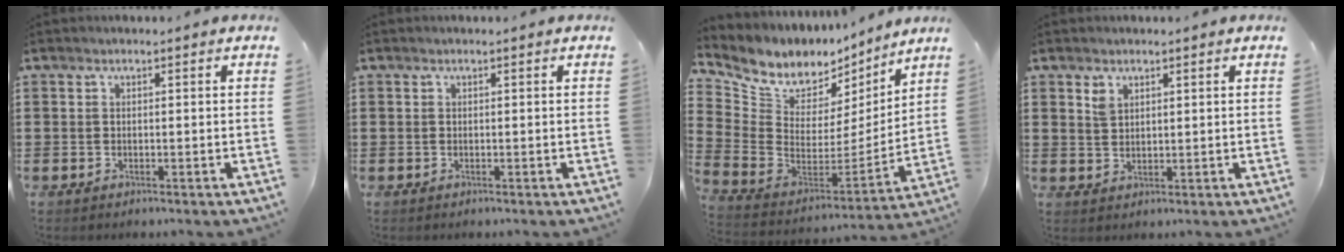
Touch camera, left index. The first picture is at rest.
{"total": 0.0}
{"total": 7.1, "force": [5.7, 4.1, 1.5], "torque": [-0.074, -0.048, 0.102]}
{"total": 2.1, "force": [1.5, 1.1, 1.0], "torque": [-0.025, 0.001, 0.028]}